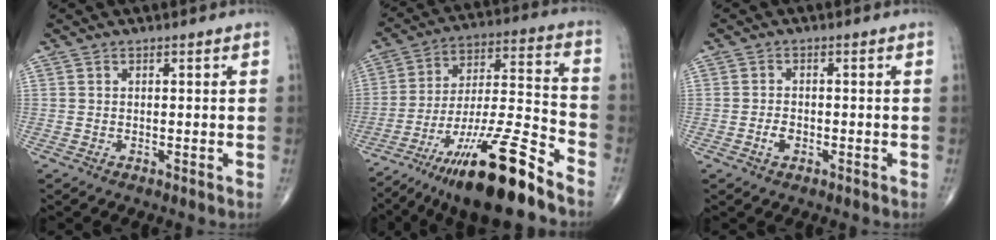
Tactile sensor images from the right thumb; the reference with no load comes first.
{"total": 20.9, "force": [-14.5, 3.1, 14.8], "torque": [-0.257, 0.069, -0.248]}
{"total": 2.2, "force": [-1.0, 1.3, 1.5], "torque": [-0.026, 0.007, -0.018]}